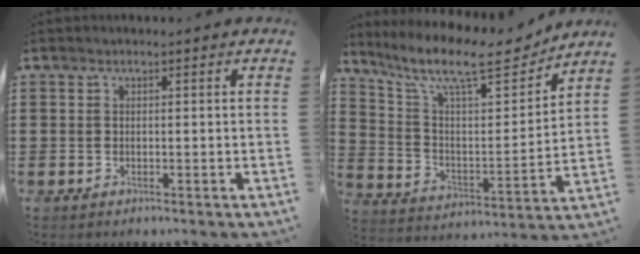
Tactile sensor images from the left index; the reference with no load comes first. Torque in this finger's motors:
{"motor_torque": [1.15, -0.99, 0.24, 0.08]}